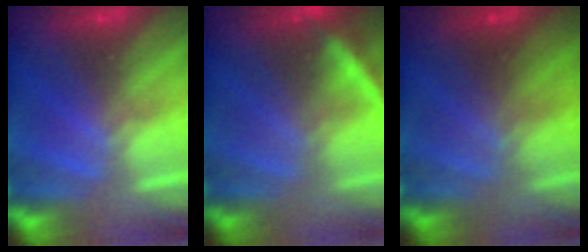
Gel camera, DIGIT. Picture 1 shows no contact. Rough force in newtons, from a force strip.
{"total": 2.2}
{"total": 1.7}